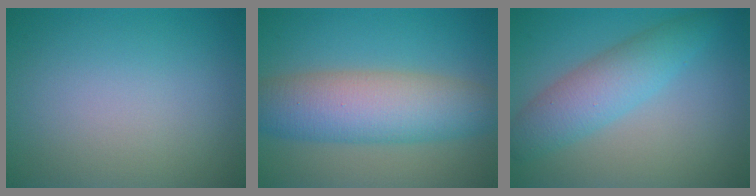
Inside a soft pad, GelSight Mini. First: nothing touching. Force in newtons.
{"total": 7.9, "press": 7.9, "slide": 0.1}
{"total": 4.6, "press": 4.6, "slide": 0.1}